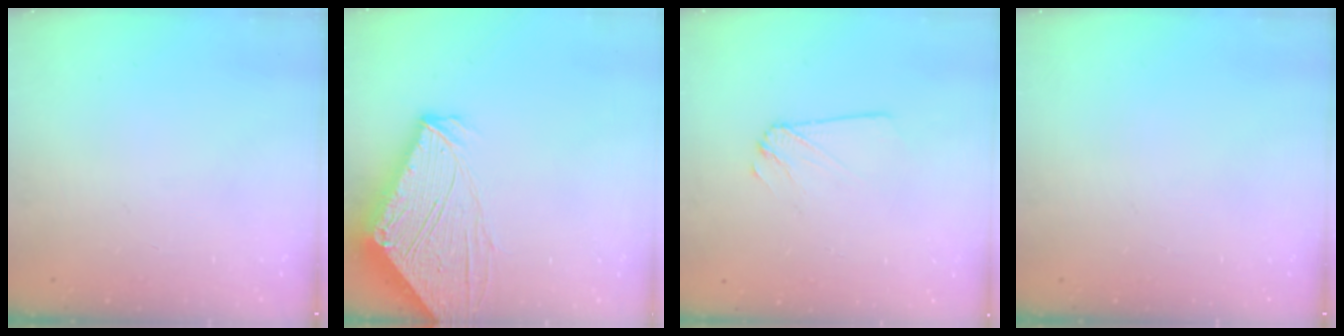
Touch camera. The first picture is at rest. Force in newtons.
{"total": 13.1, "press": 13.0, "slide": 1.8}
{"total": 2.2, "press": 2.2, "slide": 0.1}
{"total": 0.0}